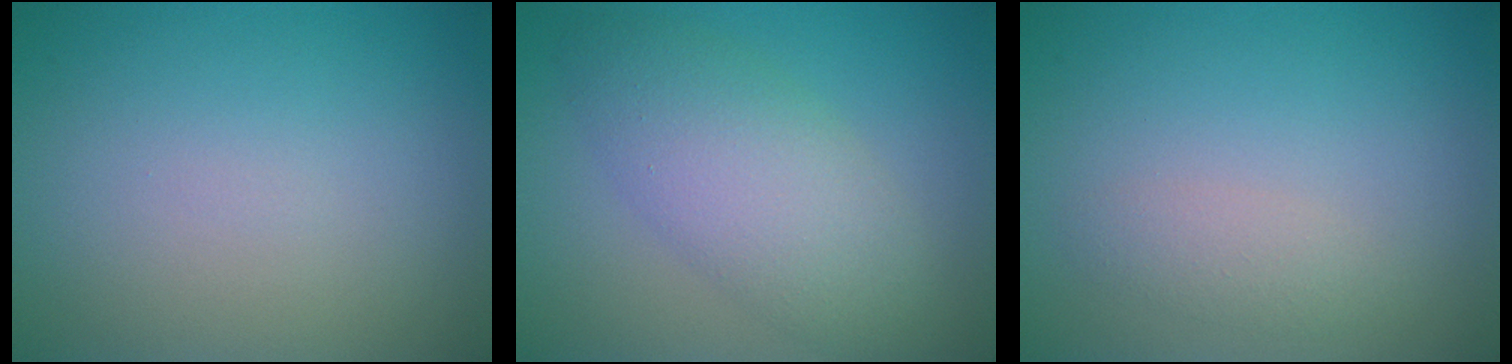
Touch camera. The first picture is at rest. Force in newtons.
{"total": 5.5, "press": 5.5, "slide": 0.3}
{"total": 1.4, "press": 1.4, "slide": 0.1}